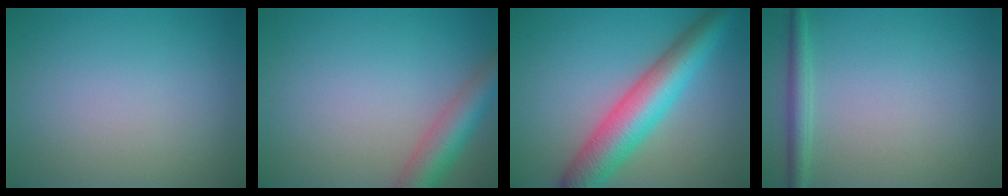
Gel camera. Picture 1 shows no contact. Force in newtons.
{"total": 4.6, "press": 4.6, "slide": 0.2}
{"total": 7.6, "press": 7.6, "slide": 0.1}
{"total": 2.0, "press": 2.0, "slide": 0.1}